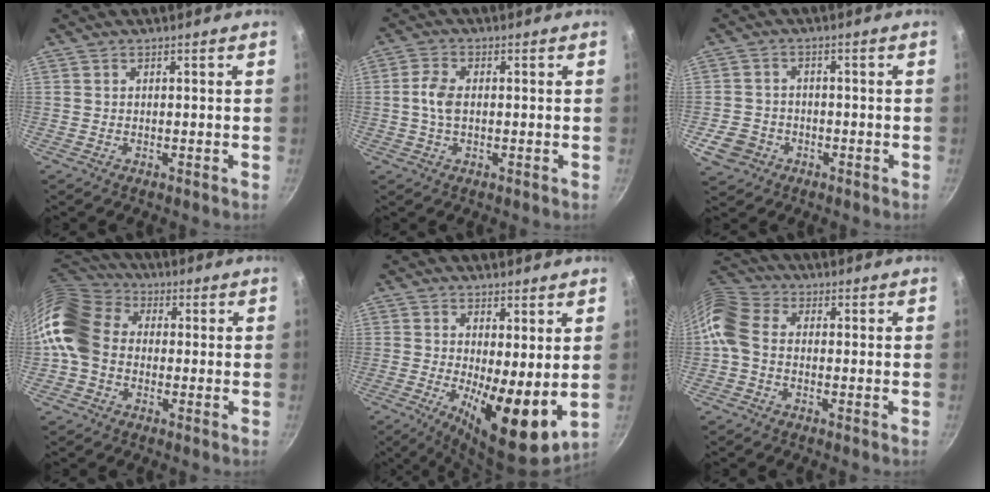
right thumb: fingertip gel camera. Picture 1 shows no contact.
{"total": 4.6, "force": [0.0, 2.8, 3.7], "torque": [-0.078, 0.012, -0.004]}
{"total": 5.7, "force": [-2.5, 4.8, 1.9], "torque": [-0.030, 0.025, -0.039]}
{"total": 14.2, "force": [-0.5, 11.3, 8.6], "torque": [-0.156, 0.031, -0.030]}
{"total": 12.6, "force": [-0.5, 4.3, 11.8], "torque": [-0.162, -0.028, -0.002]}
{"total": 8.4, "force": [-0.9, 6.1, 5.7], "torque": [-0.120, 0.027, -0.037]}